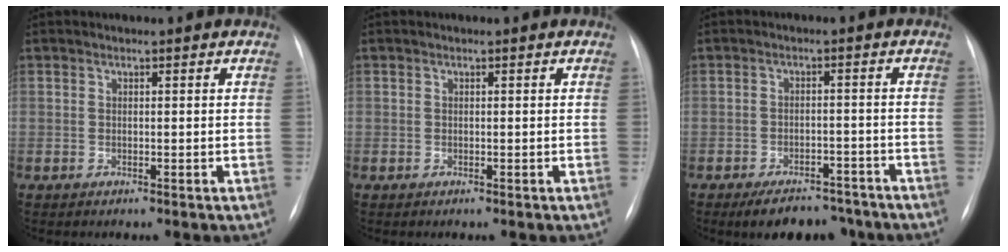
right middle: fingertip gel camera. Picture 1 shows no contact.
{"total": 0.0}
{"total": 7.9, "force": [-6.4, 3.4, 3.1], "torque": [-0.039, 0.004, -0.091]}